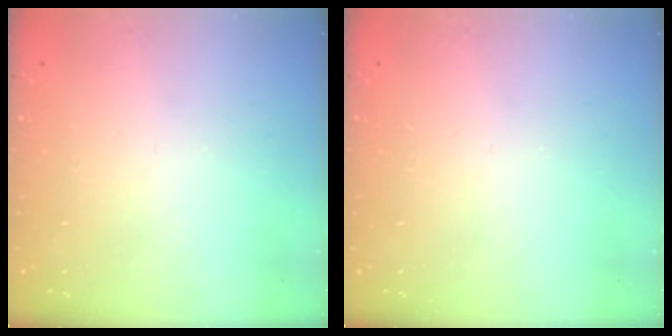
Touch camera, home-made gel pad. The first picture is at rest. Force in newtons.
{"total": 0.0}